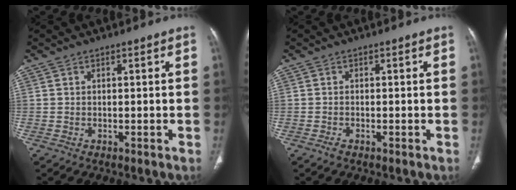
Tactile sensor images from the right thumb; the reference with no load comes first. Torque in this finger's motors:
{"motor_torque": [0.22, 0.01, -0.21, -0.15, -0.01]}